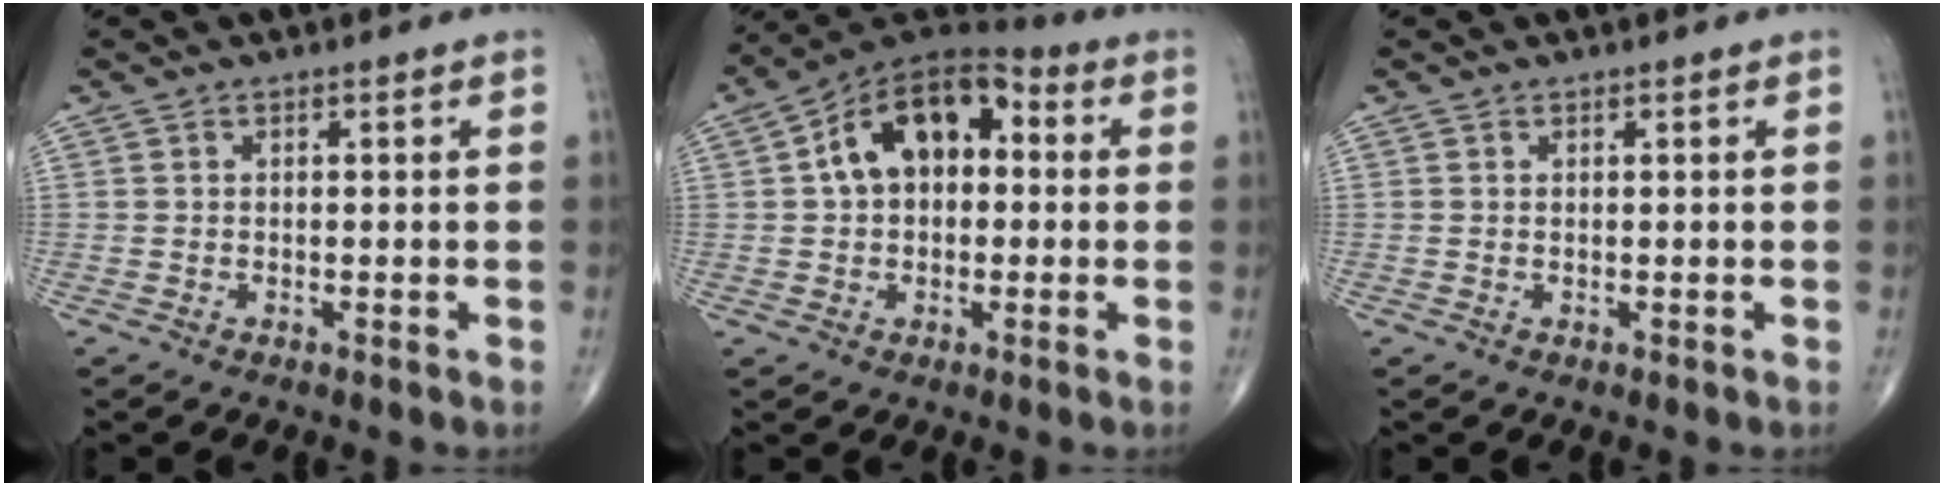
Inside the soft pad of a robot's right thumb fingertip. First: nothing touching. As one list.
[{"total": 14.7, "force": [2.2, 9.3, 11.1], "torque": [-0.154, 0.040, 0.022]}, {"total": 0.0}]